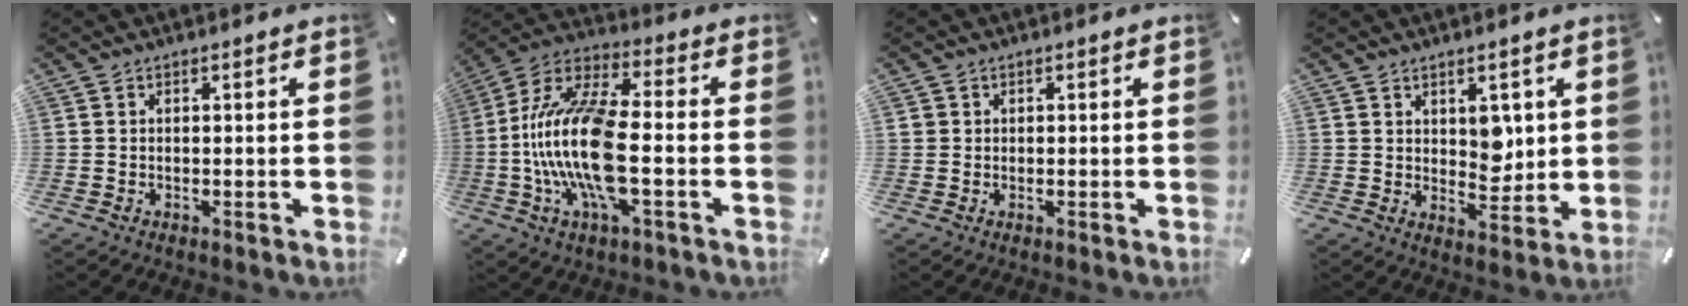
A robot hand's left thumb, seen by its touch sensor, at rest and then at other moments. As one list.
[{"total": 19.3, "force": [-3.2, 7.4, 17.5], "torque": [-0.371, -0.009, -0.056]}, {"total": 0.8, "force": [0.1, 0.8, 0.1], "torque": [0.000, 0.005, 0.001]}, {"total": 6.0, "force": [2.4, 4.3, 3.4], "torque": [-0.035, -0.015, 0.041]}]